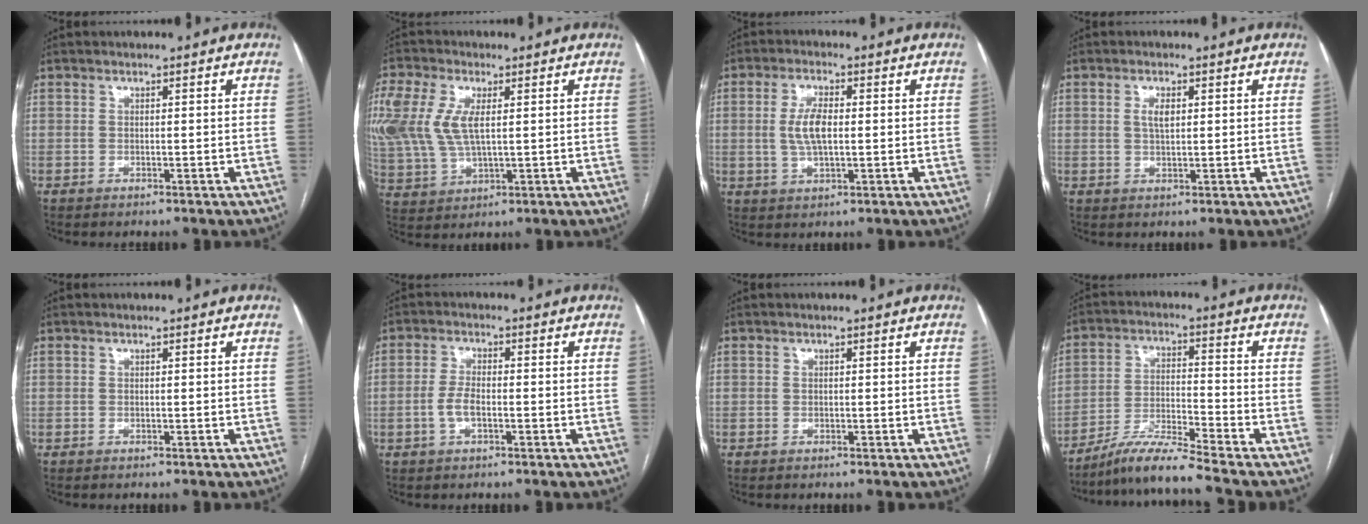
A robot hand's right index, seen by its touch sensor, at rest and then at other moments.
{"total": 15.8, "force": [3.6, 8.6, 12.8], "torque": [-0.335, 0.010, 0.071]}
{"total": 5.4, "force": [0.3, 1.8, 5.0], "torque": [-0.107, 0.006, 0.007]}
{"total": 2.4, "force": [0.6, 0.8, 2.1], "torque": [-0.043, 0.001, 0.013]}
{"total": 0.0}
{"total": 3.4, "force": [-0.8, 1.4, 3.0], "torque": [-0.070, 0.005, -0.015]}
{"total": 0.0}
{"total": 8.3, "force": [-7.3, -1.7, 3.5], "torque": [-0.068, -0.020, -0.140]}